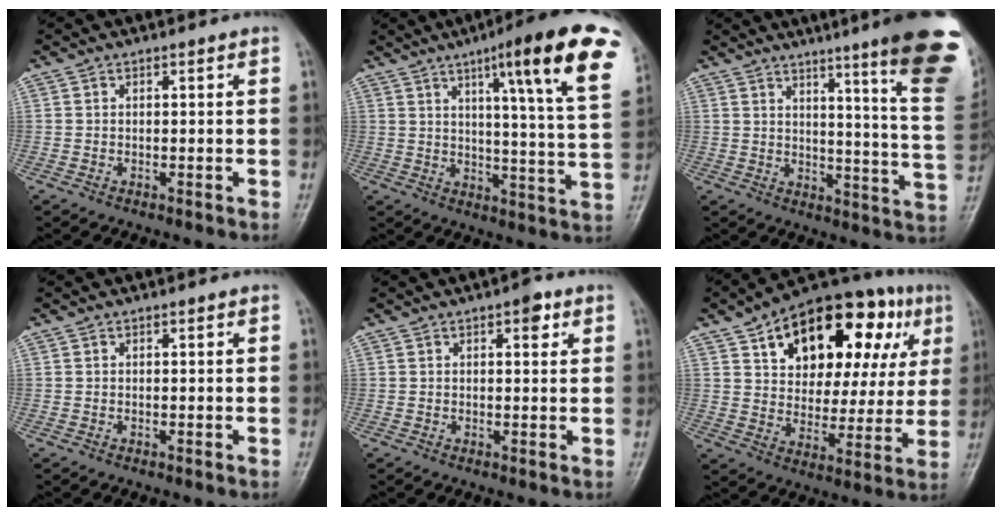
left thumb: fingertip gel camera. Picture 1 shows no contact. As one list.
[{"total": 20.5, "force": [10.4, 2.2, 17.5], "torque": [-0.220, -0.033, 0.134]}, {"total": 21.8, "force": [13.5, 1.3, 17.1], "torque": [-0.196, -0.083, 0.164]}, {"total": 0.0}, {"total": 2.8, "force": [1.4, 1.3, 2.1], "torque": [-0.019, -0.001, 0.016]}, {"total": 25.1, "force": [10.8, 14.1, 17.8], "torque": [-0.209, 0.012, 0.161]}]